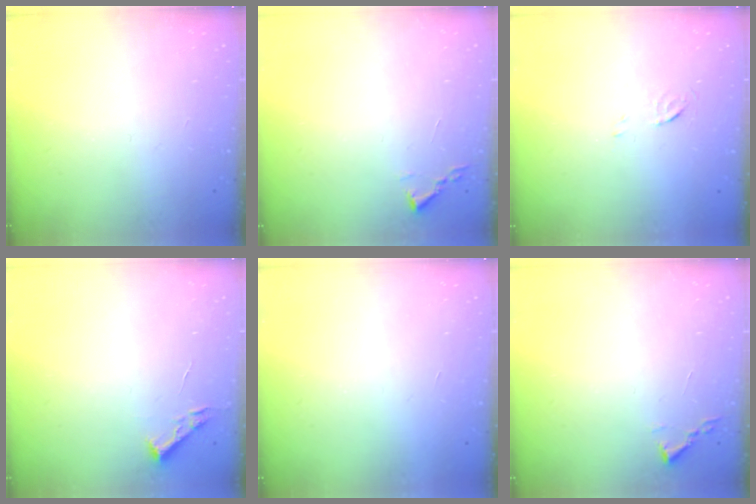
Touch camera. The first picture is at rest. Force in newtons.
{"total": 1.9, "press": 1.8, "slide": 0.3}
{"total": 3.3, "press": 3.3, "slide": 0.4}
{"total": 2.7, "press": 2.7, "slide": 0.4}
{"total": 1.7, "press": 1.7, "slide": 0.1}
{"total": 1.9, "press": 1.8, "slide": 0.3}